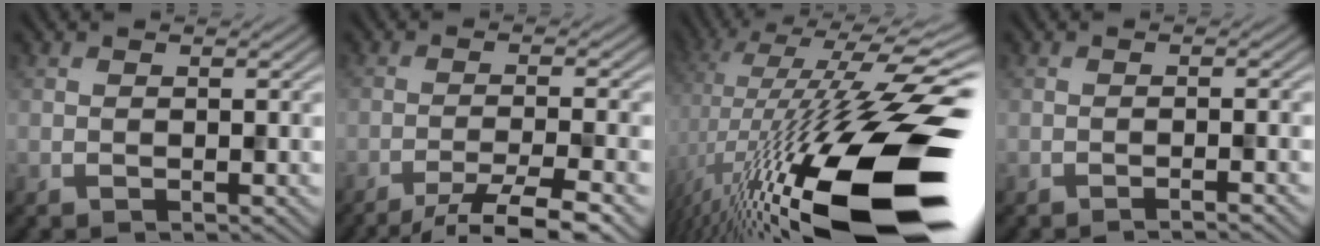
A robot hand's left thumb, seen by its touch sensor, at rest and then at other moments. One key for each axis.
{"total": 7.3, "fx": -5.8, "fy": 0.8, "fz": 4.3, "tx": -0.065, "ty": 0.007, "tz": -0.085}
{"total": 20.1, "fx": -3.9, "fy": 6.9, "fz": 18.5, "tx": -0.299, "ty": 0.033, "tz": -0.085}
{"total": 2.1, "fx": -1.5, "fy": 0.1, "fz": 1.5, "tx": -0.015, "ty": 0.008, "tz": -0.032}